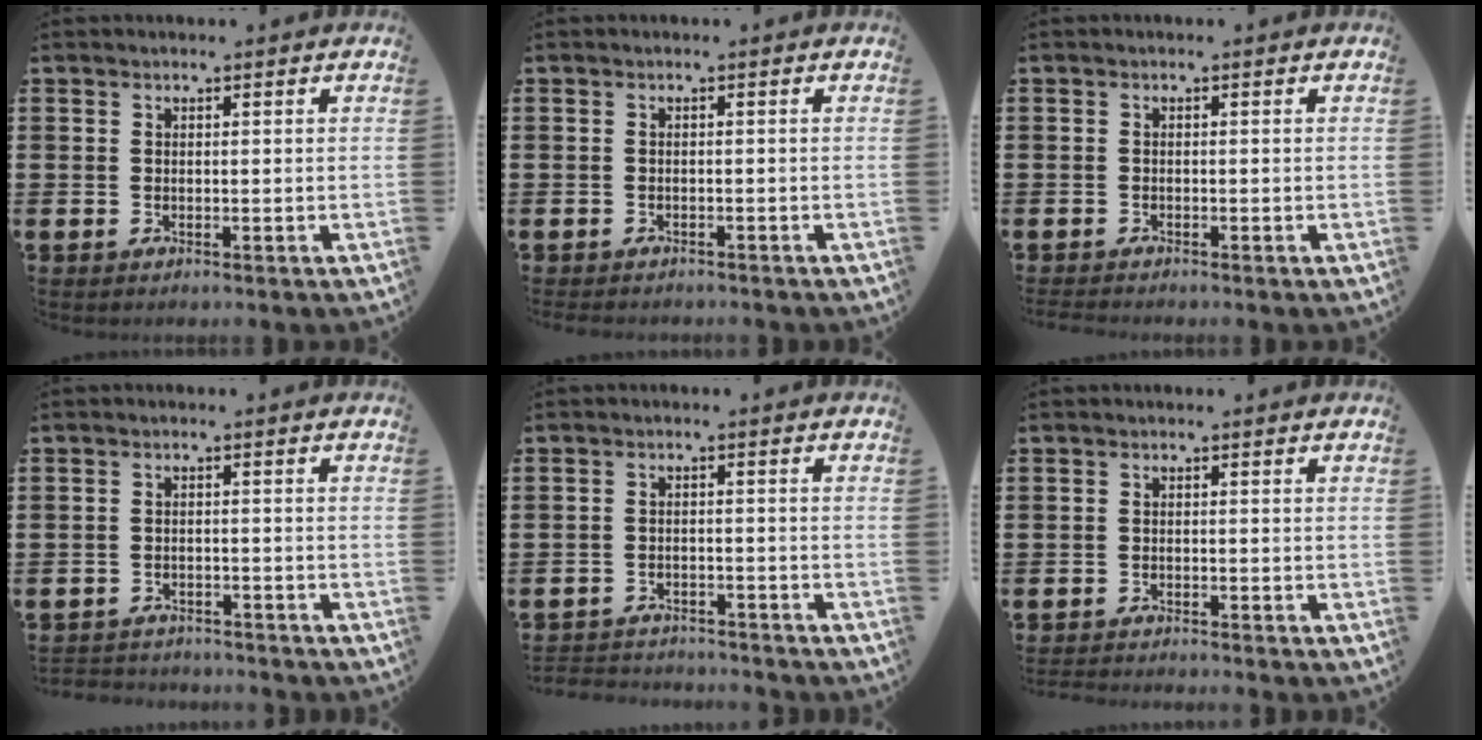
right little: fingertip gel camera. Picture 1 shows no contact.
{"total": 0.7, "force": [-0.7, 0.1, 0.0], "torque": [-0.002, -0.001, -0.016]}
{"total": 0.6, "force": [-0.6, 0.0, 0.1], "torque": [-0.003, -0.003, -0.012]}
{"total": 2.2, "force": [-2.2, 0.1, -0.3], "torque": [-0.002, 0.002, -0.050]}
{"total": 2.5, "force": [-2.5, 0.2, -0.3], "torque": [-0.002, 0.000, -0.056]}
{"total": 1.2, "force": [-1.2, -0.2, 0.0], "torque": [-0.001, 0.001, -0.025]}